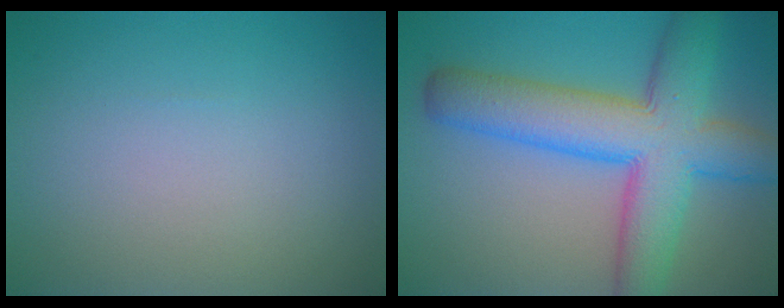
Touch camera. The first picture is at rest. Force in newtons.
{"total": 9.7, "press": 9.7, "slide": 0.2}